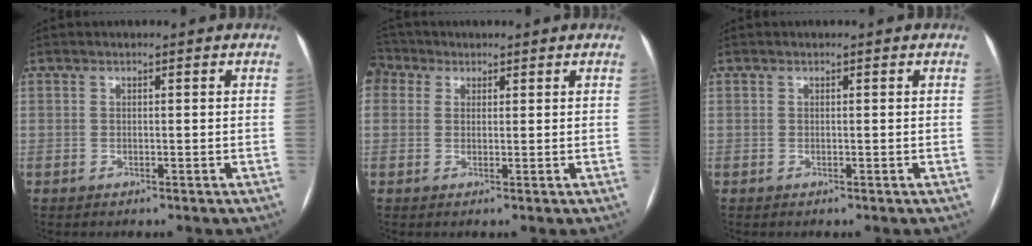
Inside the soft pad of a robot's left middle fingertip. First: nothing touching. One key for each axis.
{"total": 5.3, "fx": 2.9, "fy": 4.1, "fz": 1.8, "tx": -0.052, "ty": 0.031, "tz": 0.059}
{"total": 0.0}